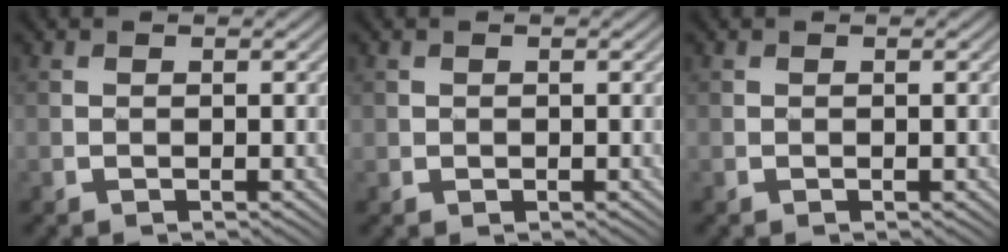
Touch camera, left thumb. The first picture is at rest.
{"total": 0.6, "force": [0.1, 0.6, -0.1], "torque": [0.003, -0.004, -0.002]}
{"total": 0.0}